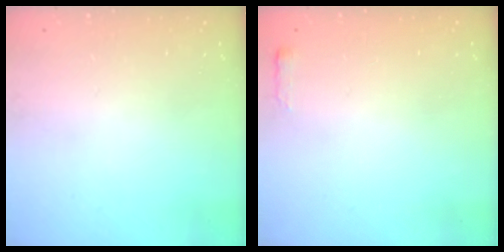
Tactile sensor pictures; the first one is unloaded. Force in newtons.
{"total": 2.4, "press": 2.4, "slide": 0.4}